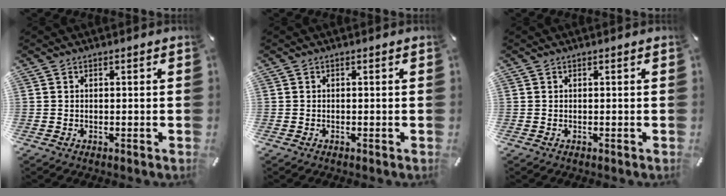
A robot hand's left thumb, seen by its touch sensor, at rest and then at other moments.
{"total": 0.0}
{"total": 0.0}